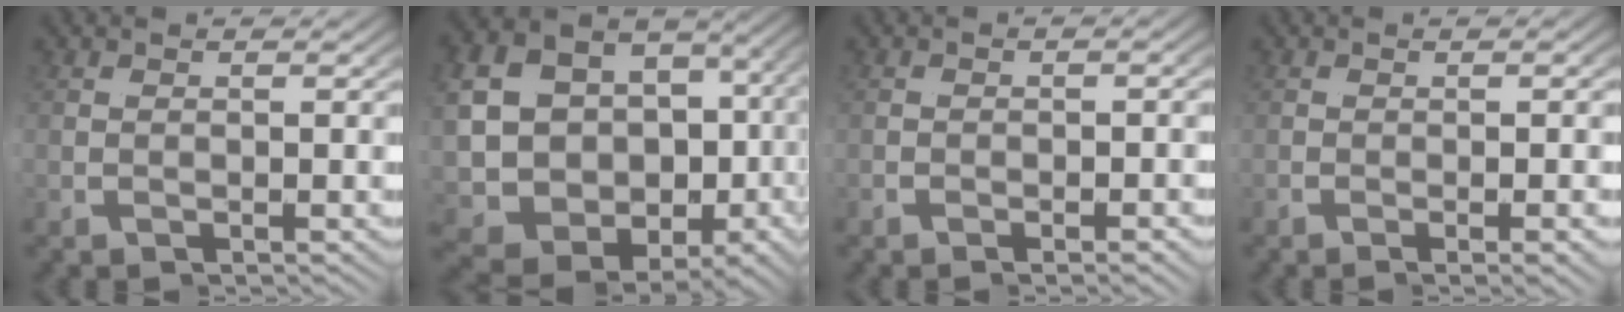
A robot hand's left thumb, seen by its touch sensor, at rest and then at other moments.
{"total": 16.8, "force": [0.4, 13.7, 9.7], "torque": [-0.197, -0.034, 0.009]}
{"total": 1.2, "force": [-1.0, -0.4, 0.3], "torque": [-0.021, 0.000, -0.023]}
{"total": 3.1, "force": [-0.8, -2.2, 2.1], "torque": [-0.035, 0.015, -0.020]}